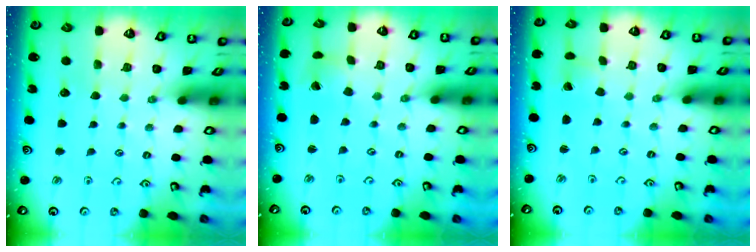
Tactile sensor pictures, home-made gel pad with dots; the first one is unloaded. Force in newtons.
{"total": 1.2, "press": 1.2, "slide": 0.2}
{"total": 0.7, "press": 0.7, "slide": 0.1}